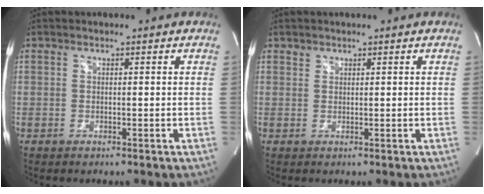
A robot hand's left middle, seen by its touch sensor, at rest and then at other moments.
{"total": 0.7, "force": [0.6, 0.4, -0.1], "torque": [0.007, 0.000, 0.007]}